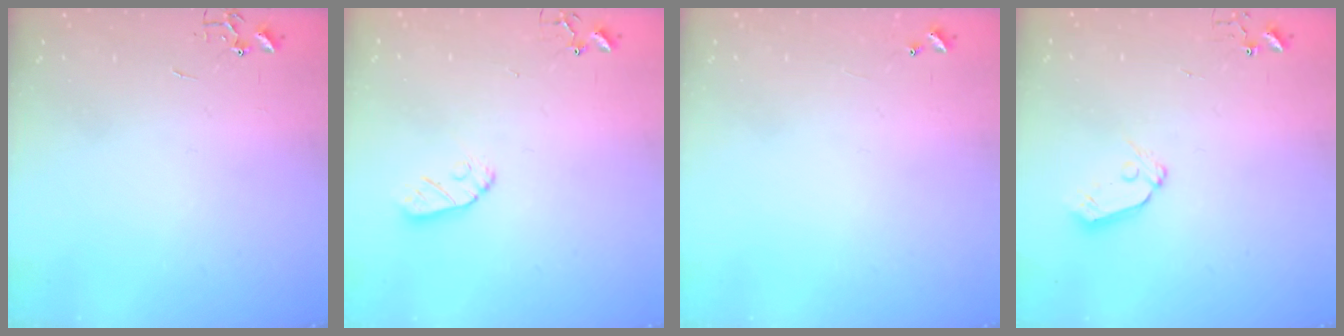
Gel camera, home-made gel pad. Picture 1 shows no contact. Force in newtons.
{"total": 7.2, "press": 7.2, "slide": 0.4}
{"total": 4.7, "press": 4.7, "slide": 0.4}
{"total": 7.0, "press": 7.0, "slide": 0.6}